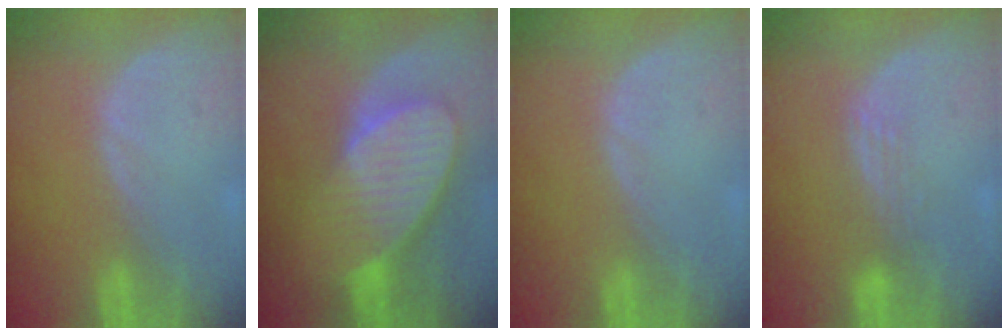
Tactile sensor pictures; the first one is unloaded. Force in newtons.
{"total": 9.7, "press": 8.6, "slide": 4.6}
{"total": 0.0}
{"total": 3.0, "press": 2.5, "slide": 1.7}